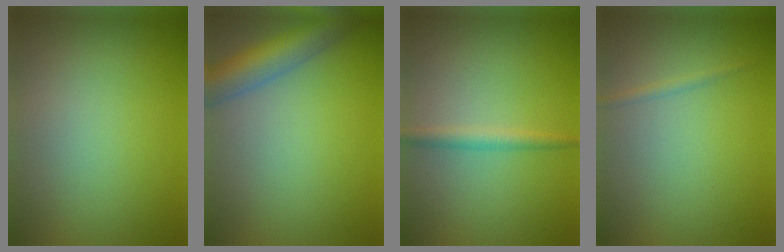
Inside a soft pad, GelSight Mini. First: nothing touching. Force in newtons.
{"total": 5.8, "press": 5.8, "slide": 0.3}
{"total": 1.8, "press": 1.8, "slide": 0.0}
{"total": 0.8, "press": 0.8, "slide": 0.0}